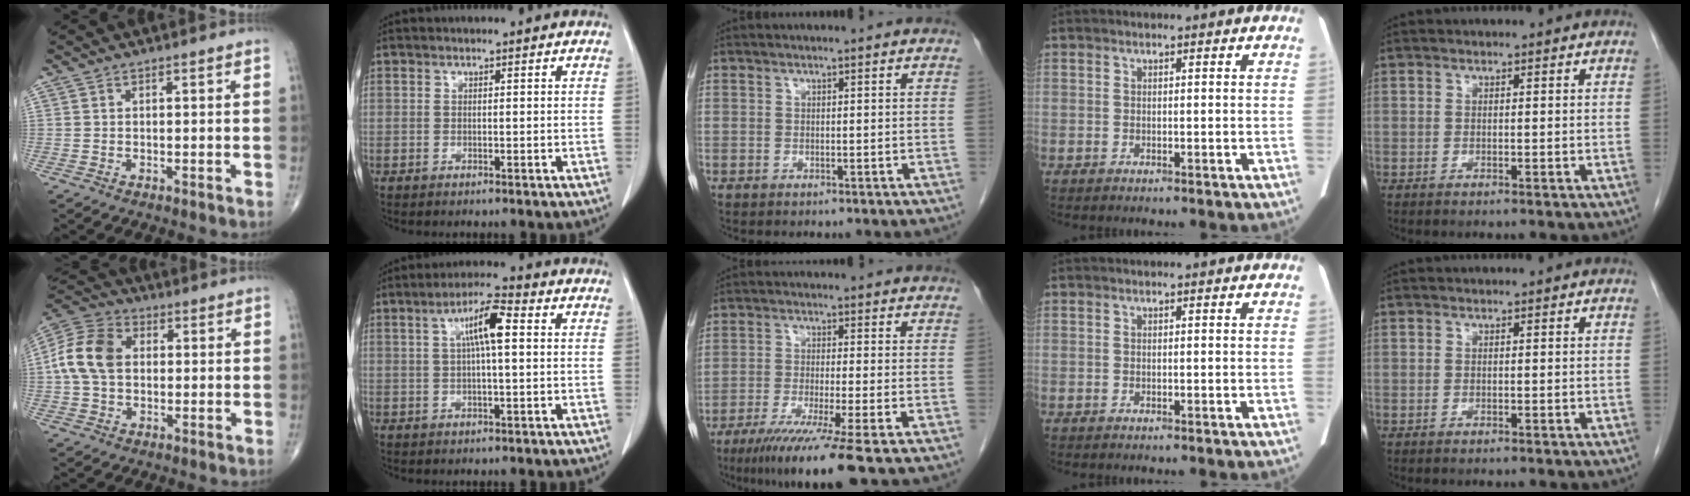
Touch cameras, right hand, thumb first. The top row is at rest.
{"thumb": {"total": 11.1, "force": [0.8, 8.0, 7.7], "torque": [-0.149, 0.026, 0.006]}, "index": {"total": 6.9, "force": [1.5, 0.9, 6.6], "torque": [-0.117, 0.017, 0.024]}, "middle": {"total": 10.1, "force": [-6.8, -1.5, 7.3], "torque": [-0.118, -0.034, -0.112]}}